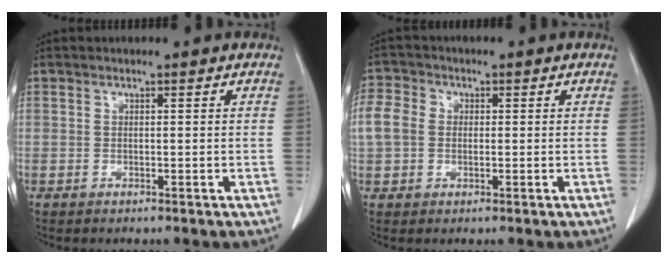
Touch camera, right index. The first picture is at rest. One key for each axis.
{"total": 10.4, "fx": 0.9, "fy": 8.9, "fz": 5.4, "tx": -0.161, "ty": 0.030, "tz": 0.018}